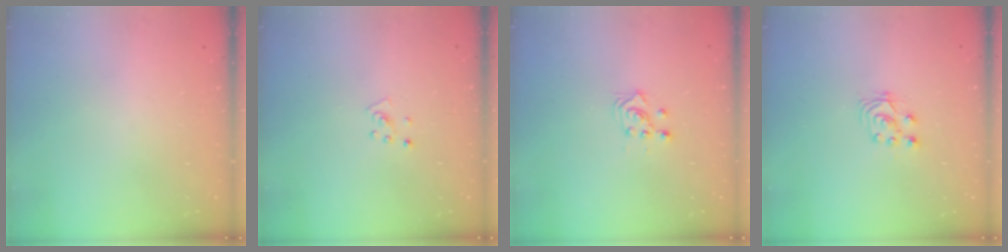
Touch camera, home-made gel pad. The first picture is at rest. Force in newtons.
{"total": 3.9, "press": 3.9, "slide": 0.4}
{"total": 3.1, "press": 3.0, "slide": 0.9}
{"total": 3.1, "press": 3.0, "slide": 0.7}